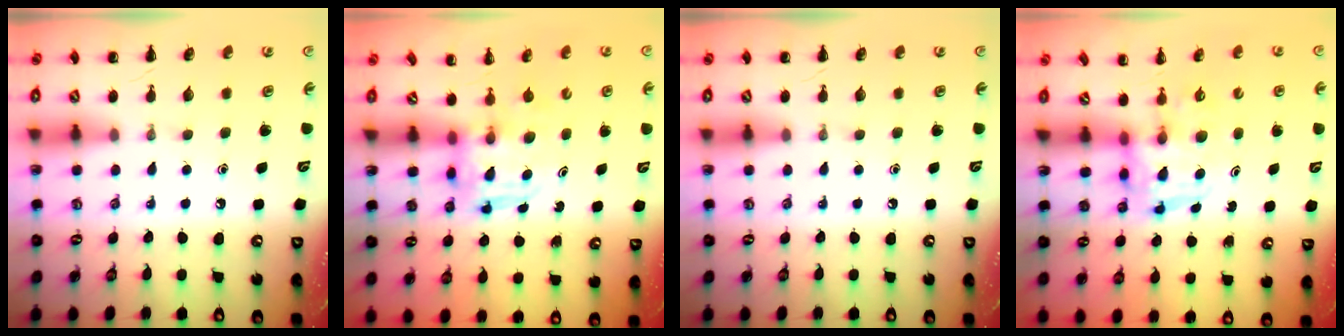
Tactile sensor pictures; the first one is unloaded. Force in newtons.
{"total": 3.6, "press": 3.6, "slide": 0.2}
{"total": 0.0}
{"total": 3.6, "press": 3.5, "slide": 0.6}